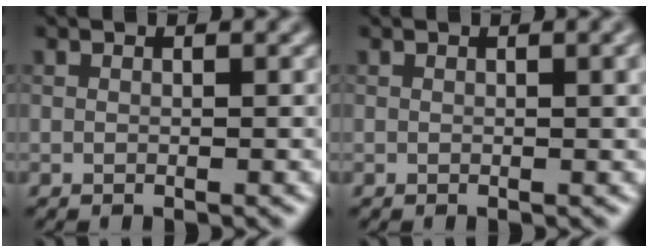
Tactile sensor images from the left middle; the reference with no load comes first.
{"total": 1.8, "force": [0.5, 0.5, 1.6], "torque": [-0.018, 0.005, 0.005]}